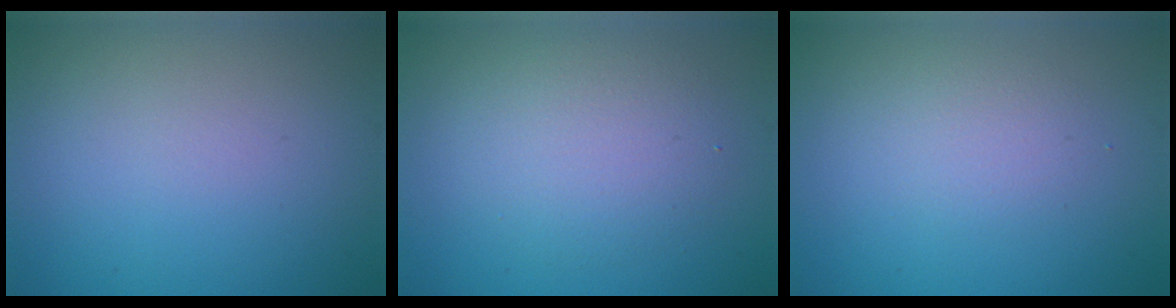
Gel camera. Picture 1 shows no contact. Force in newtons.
{"total": 3.7, "press": 3.7, "slide": 0.4}
{"total": 1.7, "press": 1.7, "slide": 0.1}